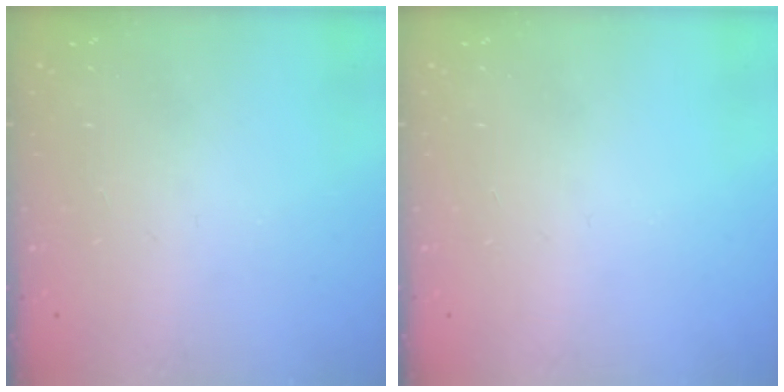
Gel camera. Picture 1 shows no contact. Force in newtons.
{"total": 0.0}